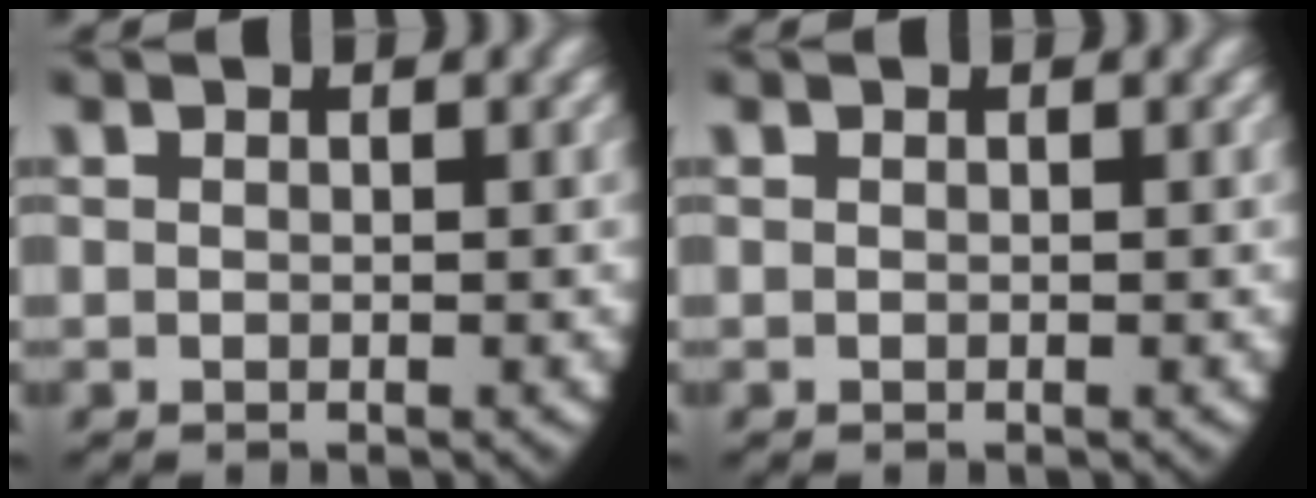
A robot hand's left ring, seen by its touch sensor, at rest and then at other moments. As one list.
[{"total": 0.0}]